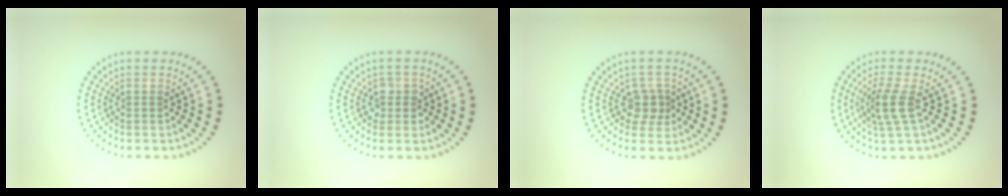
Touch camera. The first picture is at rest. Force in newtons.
{"total": 1.4, "press": 1.3, "slide": 0.6}
{"total": 2.1, "press": 1.8, "slide": 1.1}
{"total": 2.7, "press": 2.1, "slide": 1.8}